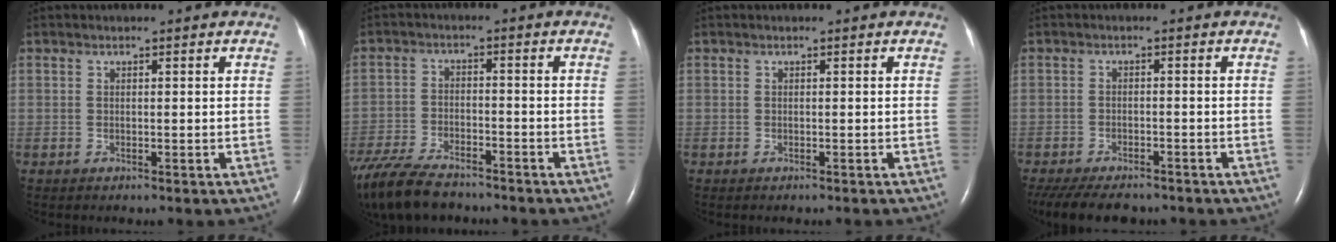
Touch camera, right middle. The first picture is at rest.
{"total": 13.2, "force": [-10.9, 3.9, 6.4], "torque": [-0.136, -0.026, -0.182]}
{"total": 0.8, "force": [-0.7, 0.2, 0.3], "torque": [-0.008, -0.002, -0.010]}
{"total": 11.6, "force": [-9.6, 4.2, 5.1], "torque": [-0.106, -0.013, -0.133]}